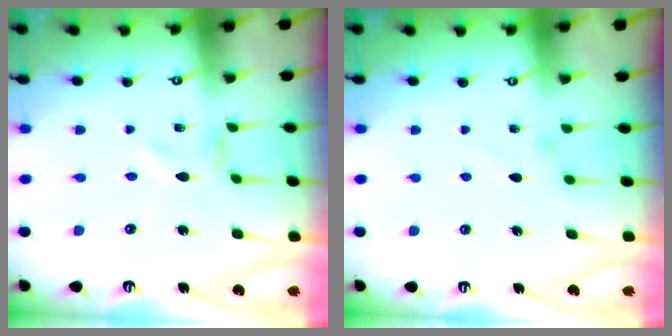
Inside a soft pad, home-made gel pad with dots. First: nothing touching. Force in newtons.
{"total": 1.3, "press": 1.3, "slide": 0.3}